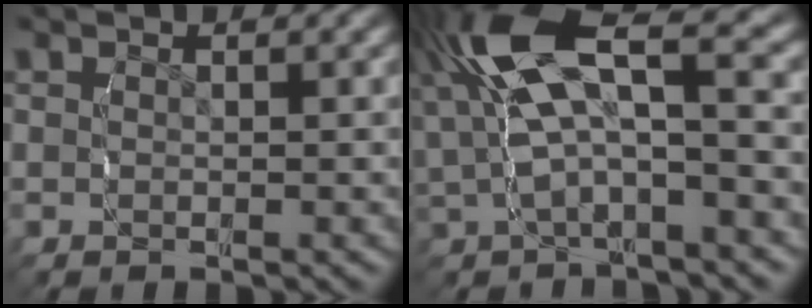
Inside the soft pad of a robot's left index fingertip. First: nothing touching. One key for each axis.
{"total": 7.9, "fx": 1.8, "fy": 4.0, "fz": 6.5, "tx": -0.121, "ty": 0.009, "tz": 0.029}